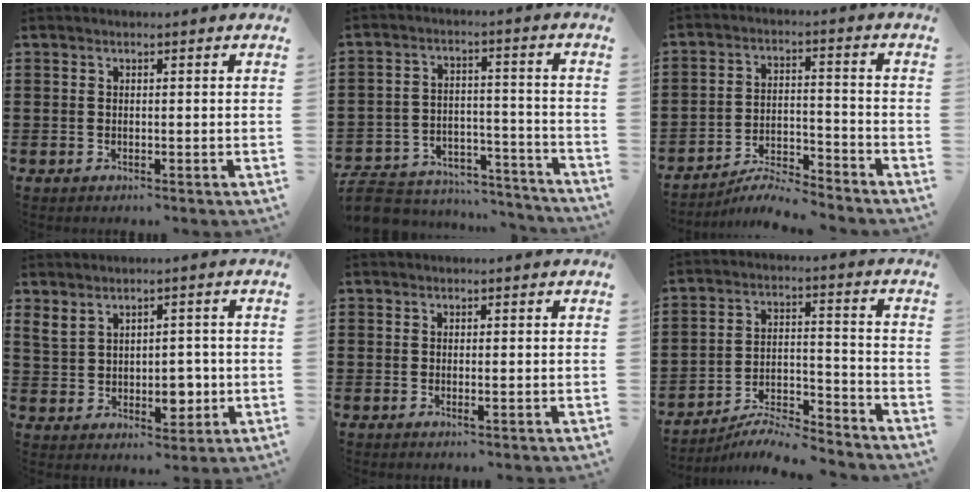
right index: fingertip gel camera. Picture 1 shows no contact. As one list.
[{"total": 7.3, "force": [-6.9, 1.9, 1.4], "torque": [-0.036, 0.016, -0.137]}, {"total": 5.9, "force": [-5.7, 0.2, 1.5], "torque": [-0.031, 0.004, -0.113]}, {"total": 5.5, "force": [0.9, 3.7, 4.0], "torque": [-0.065, -0.004, 0.016]}, {"total": 0.9, "force": [-0.1, 0.0, 0.8], "torque": [-0.015, -0.005, -0.002]}, {"total": 7.1, "force": [-6.8, 0.6, 2.1], "torque": [-0.031, 0.010, -0.130]}]